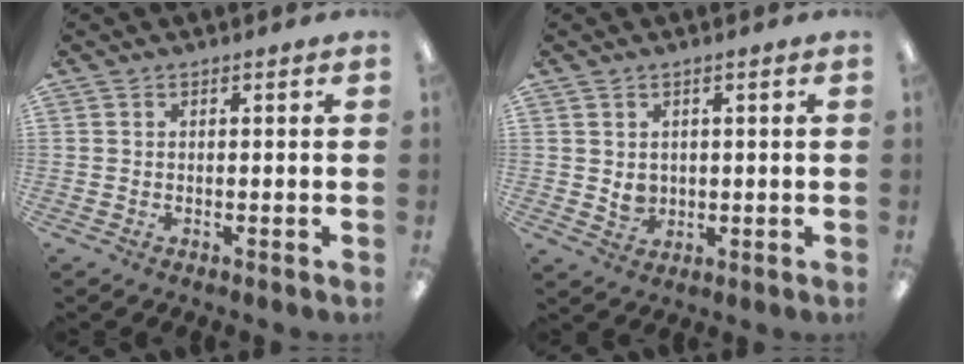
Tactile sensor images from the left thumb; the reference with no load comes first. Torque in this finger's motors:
{"motor_torque": [-0.01, 0.01, 0.05, -0.07, -0.02]}